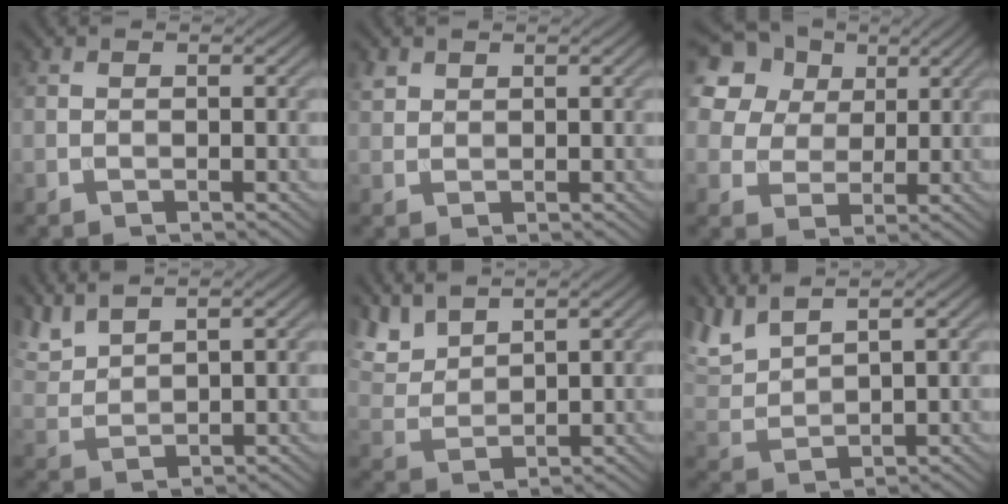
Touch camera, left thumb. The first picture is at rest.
{"total": 1.4, "force": [1.0, 0.9, 0.4], "torque": [-0.012, 0.001, 0.023]}
{"total": 15.9, "force": [8.1, 11.9, 6.8], "torque": [-0.222, 0.037, 0.174]}
{"total": 4.1, "force": [3.6, 0.7, 1.7], "torque": [-0.050, 0.008, 0.082]}
{"total": 5.3, "force": [4.6, 1.5, 2.2], "torque": [-0.065, 0.005, 0.098]}
{"total": 5.5, "force": [4.5, 1.2, 2.9], "torque": [-0.085, 0.011, 0.098]}